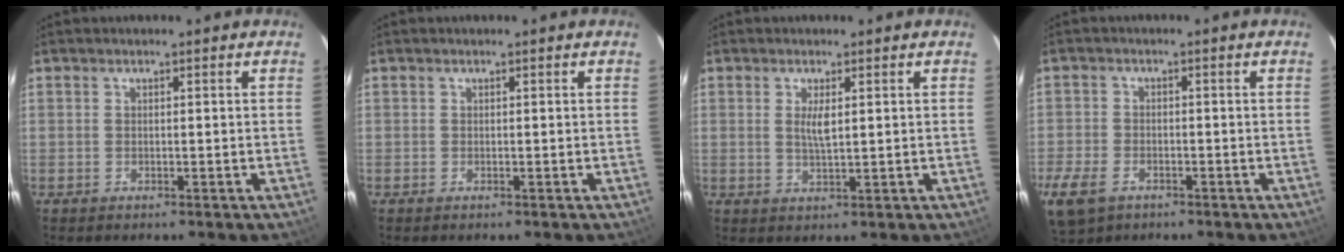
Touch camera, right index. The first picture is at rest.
{"total": 0.0}
{"total": 2.3, "force": [0.5, 0.8, 2.1], "torque": [-0.039, -0.001, 0.009]}
{"total": 9.6, "force": [-5.5, 5.9, 5.1], "torque": [-0.143, -0.021, -0.101]}